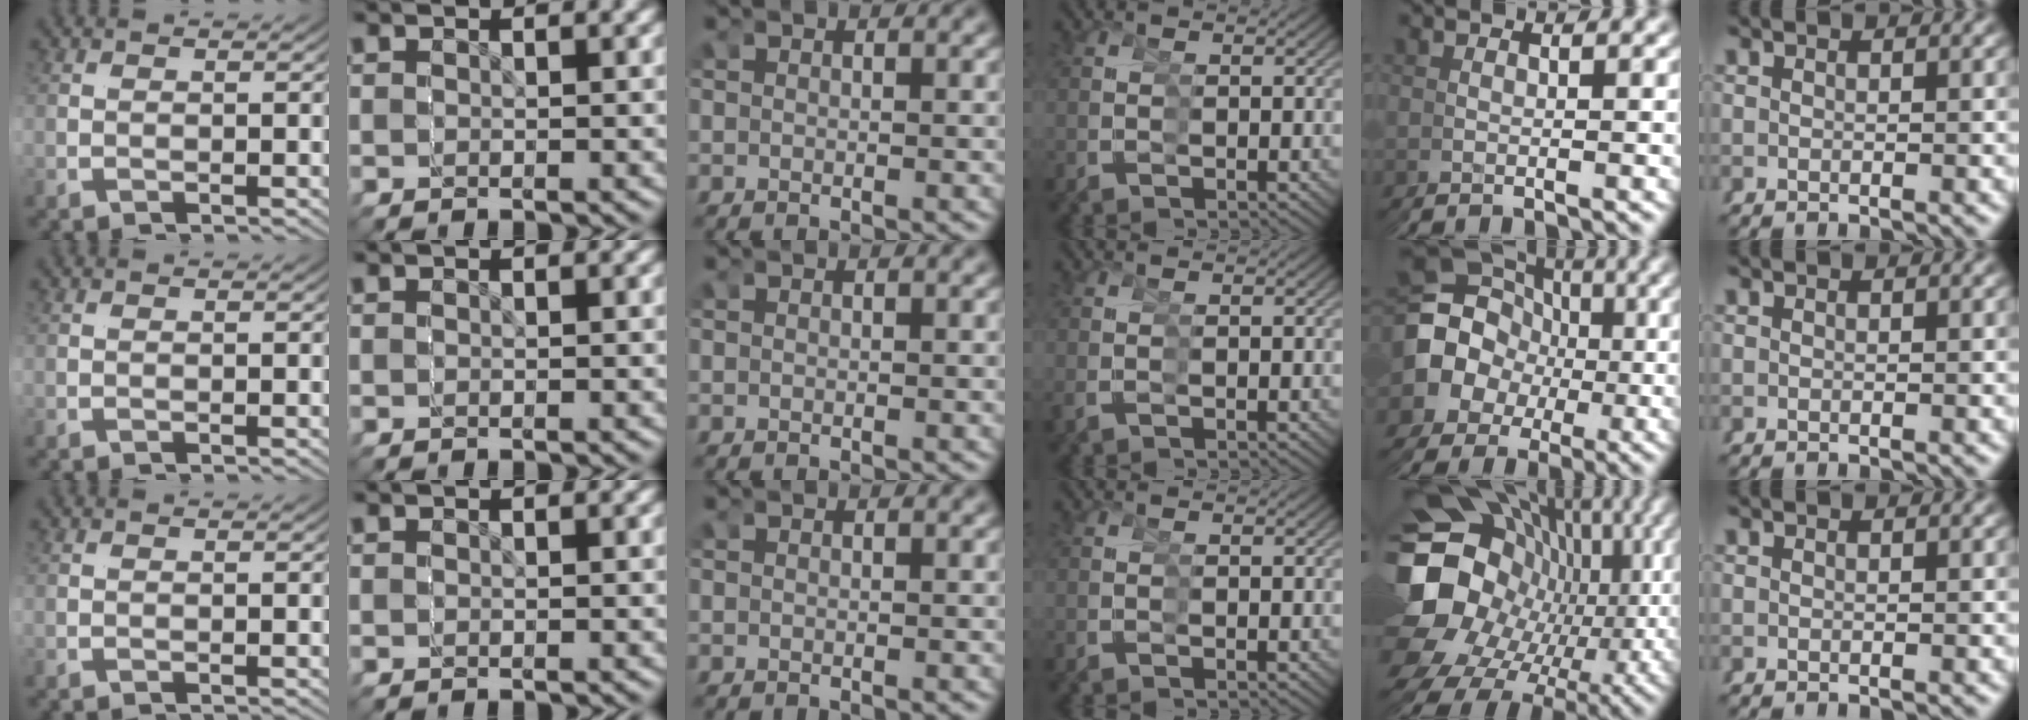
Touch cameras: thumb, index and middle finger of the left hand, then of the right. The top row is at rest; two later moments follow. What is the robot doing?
{"motion": "grasp_and_lifting", "object": "straw"}